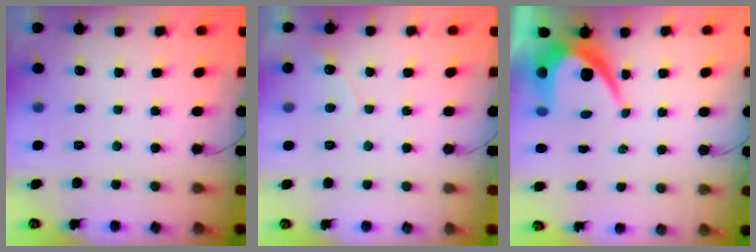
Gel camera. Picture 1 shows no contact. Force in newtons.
{"total": 2.5, "press": 2.5, "slide": 0.1}
{"total": 8.0, "press": 7.9, "slide": 0.7}